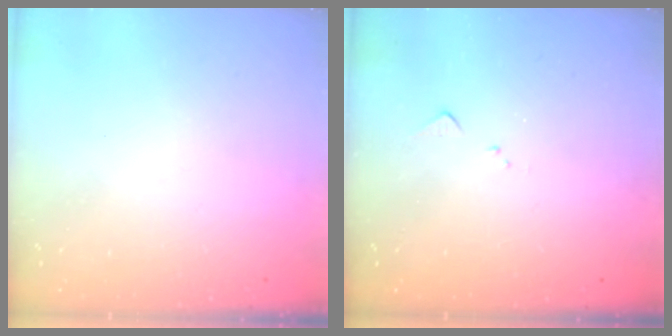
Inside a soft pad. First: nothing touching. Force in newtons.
{"total": 4.1, "press": 4.1, "slide": 0.6}